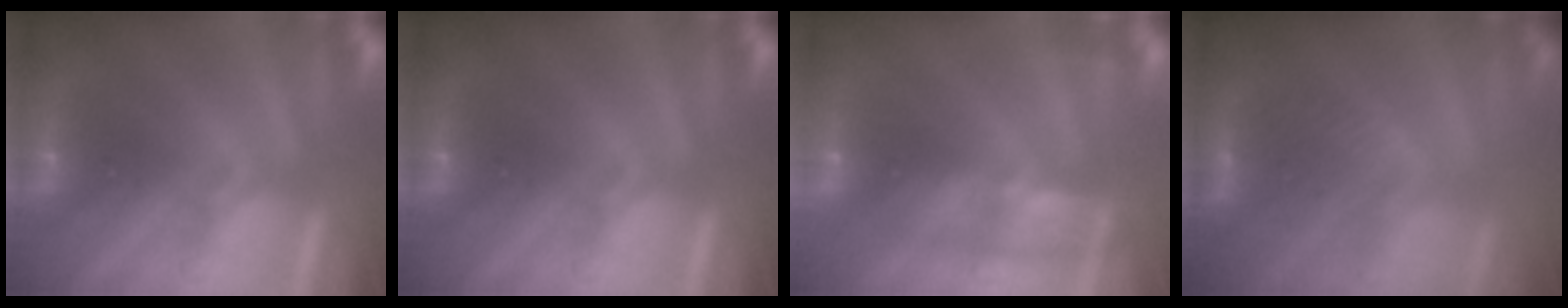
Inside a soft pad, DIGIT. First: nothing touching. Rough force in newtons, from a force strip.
{"total": 0.0}
{"total": 2.4}
{"total": 3.0}